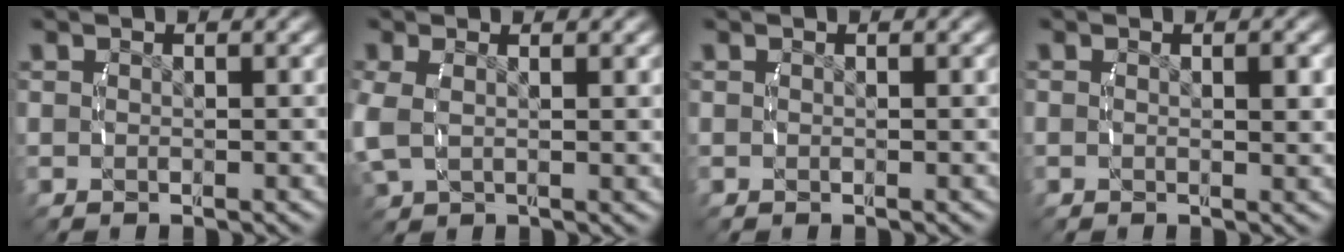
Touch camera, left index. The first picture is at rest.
{"total": 2.7, "force": [0.6, 1.6, 2.1], "torque": [-0.068, -0.011, 0.024]}
{"total": 0.0}
{"total": 1.3, "force": [0.0, 0.5, 1.2], "torque": [-0.021, -0.004, 0.000]}